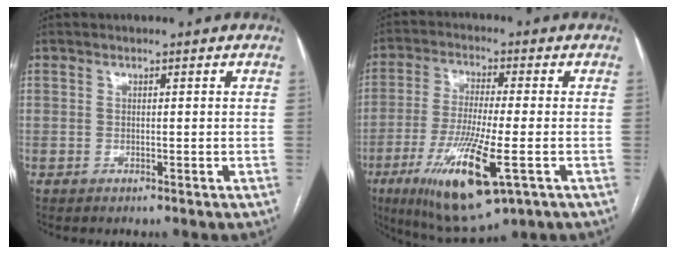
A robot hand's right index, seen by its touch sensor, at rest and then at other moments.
{"total": 14.9, "force": [-5.7, 2.3, 13.5], "torque": [-0.266, -0.035, -0.093]}